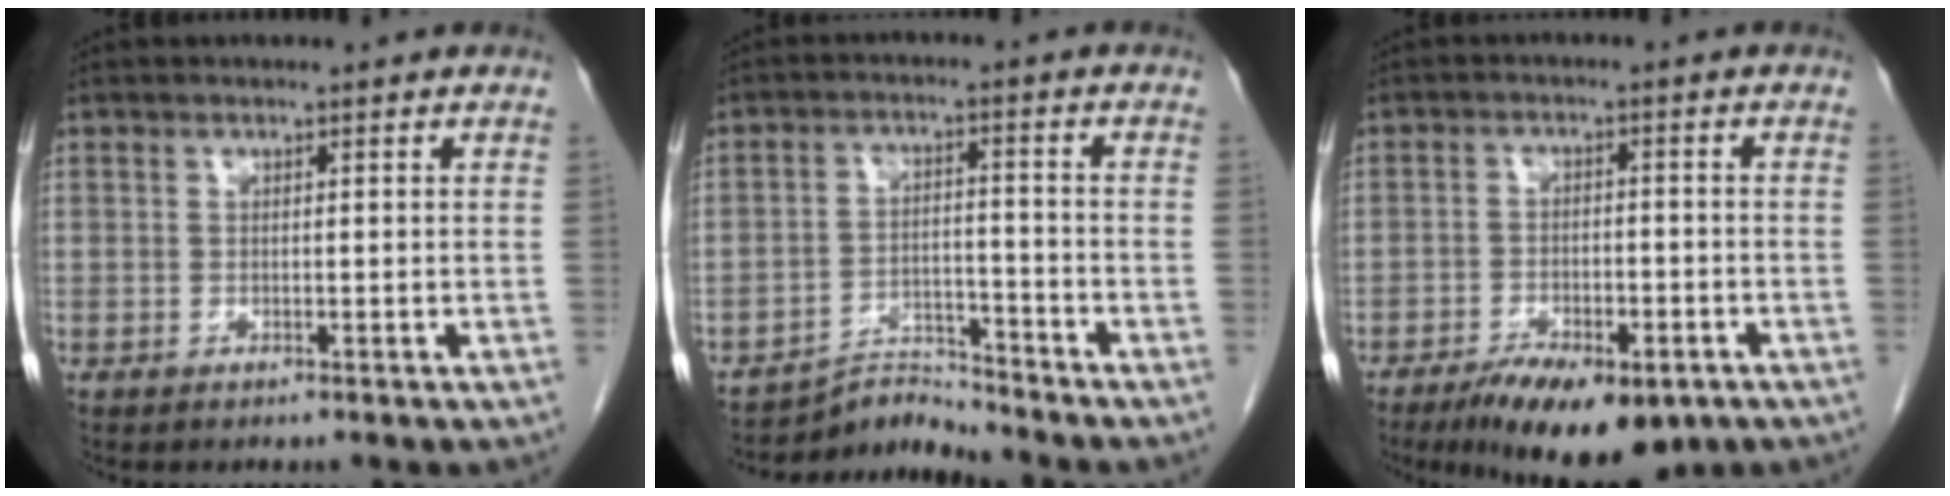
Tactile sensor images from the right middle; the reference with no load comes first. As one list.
[{"total": 5.2, "force": [-5.0, -0.6, -1.5], "torque": [0.026, 0.003, -0.084]}, {"total": 11.7, "force": [-7.8, 4.3, 7.6], "torque": [-0.113, -0.009, -0.117]}]